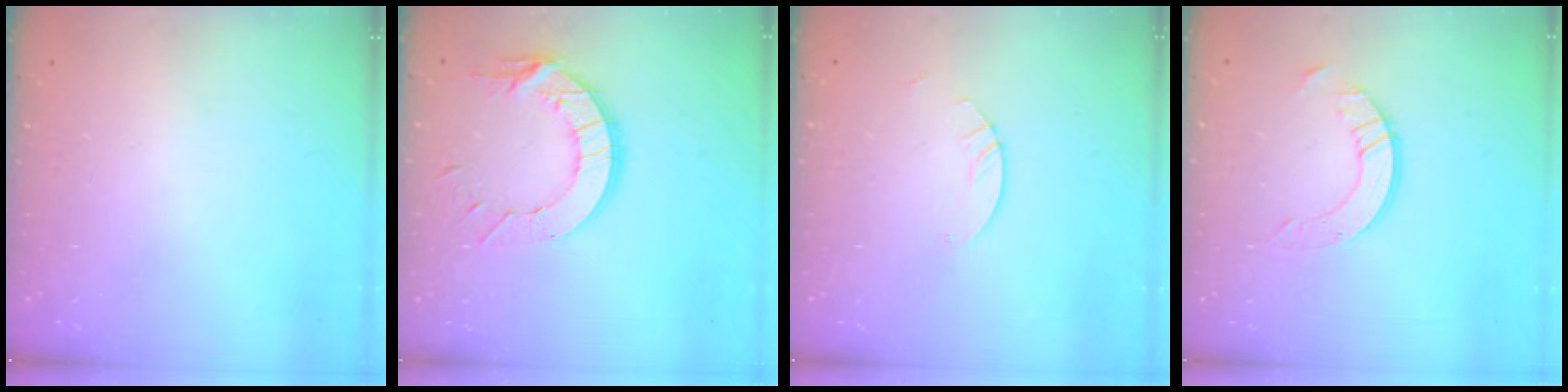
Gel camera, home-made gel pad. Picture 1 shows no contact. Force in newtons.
{"total": 12.2, "press": 12.2, "slide": 0.7}
{"total": 2.4, "press": 2.4, "slide": 0.2}
{"total": 8.1, "press": 8.1, "slide": 0.7}